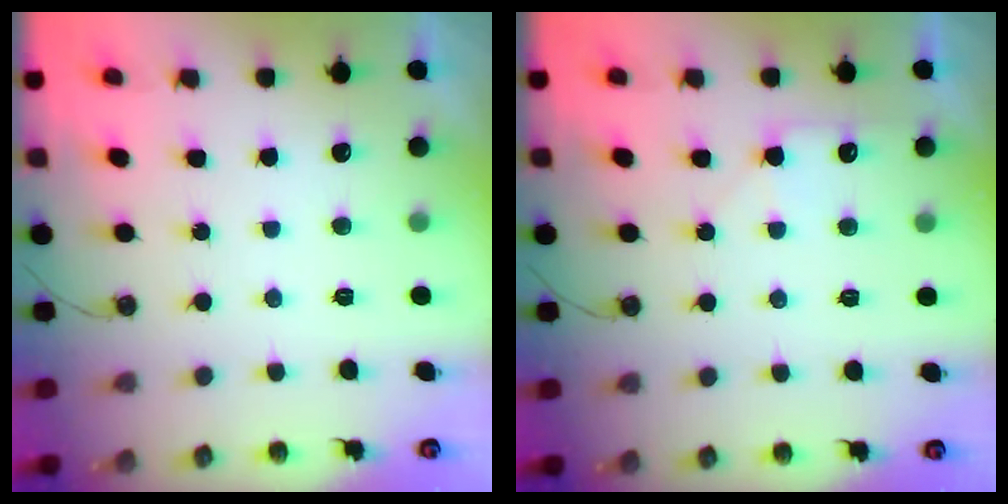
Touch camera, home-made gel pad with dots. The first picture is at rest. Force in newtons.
{"total": 6.7, "press": 6.7, "slide": 0.9}